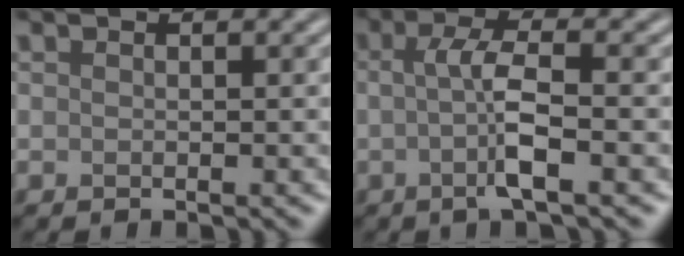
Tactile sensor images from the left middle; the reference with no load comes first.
{"total": 3.9, "force": [-0.5, 0.7, 3.8], "torque": [-0.074, -0.001, -0.013]}